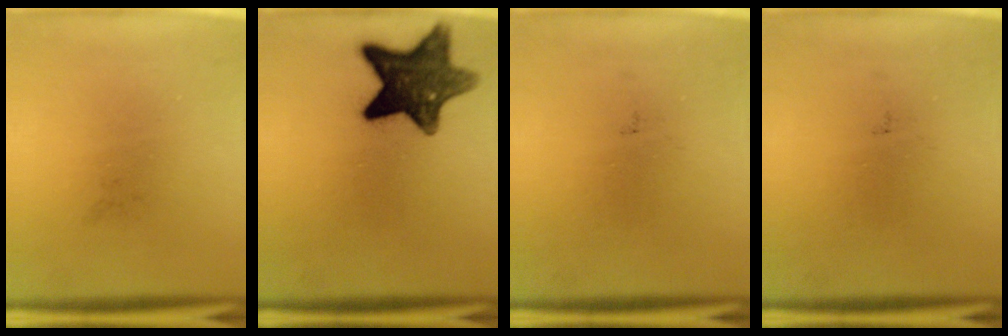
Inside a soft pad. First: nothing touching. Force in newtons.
{"total": 12.2}
{"total": 0.0}
{"total": 0.0}